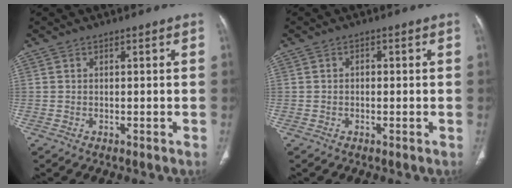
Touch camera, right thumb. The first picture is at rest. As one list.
[{"total": 1.0, "force": [-0.1, 0.8, 0.7], "torque": [-0.010, 0.005, -0.003]}]